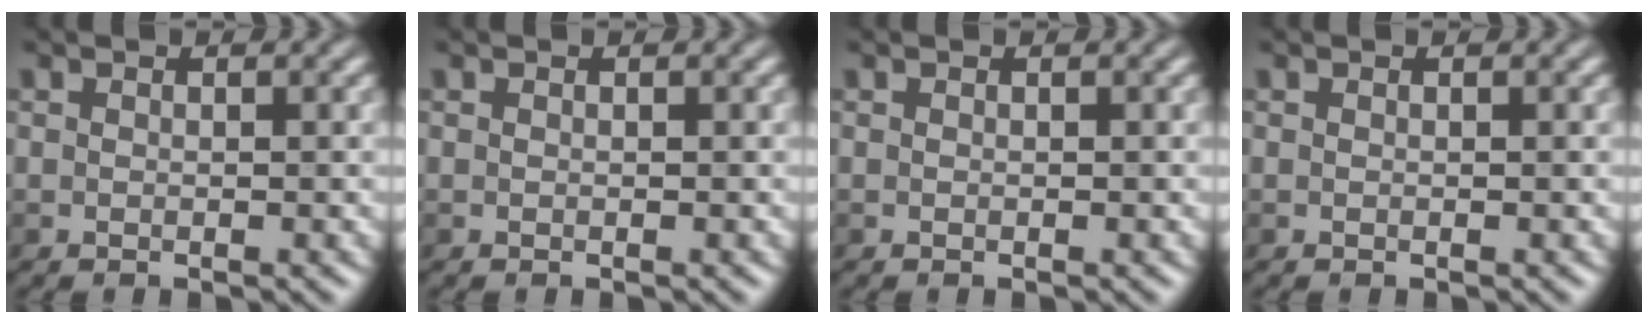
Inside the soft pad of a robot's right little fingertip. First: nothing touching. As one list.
[{"total": 0.0}, {"total": 0.0}, {"total": 0.0}]